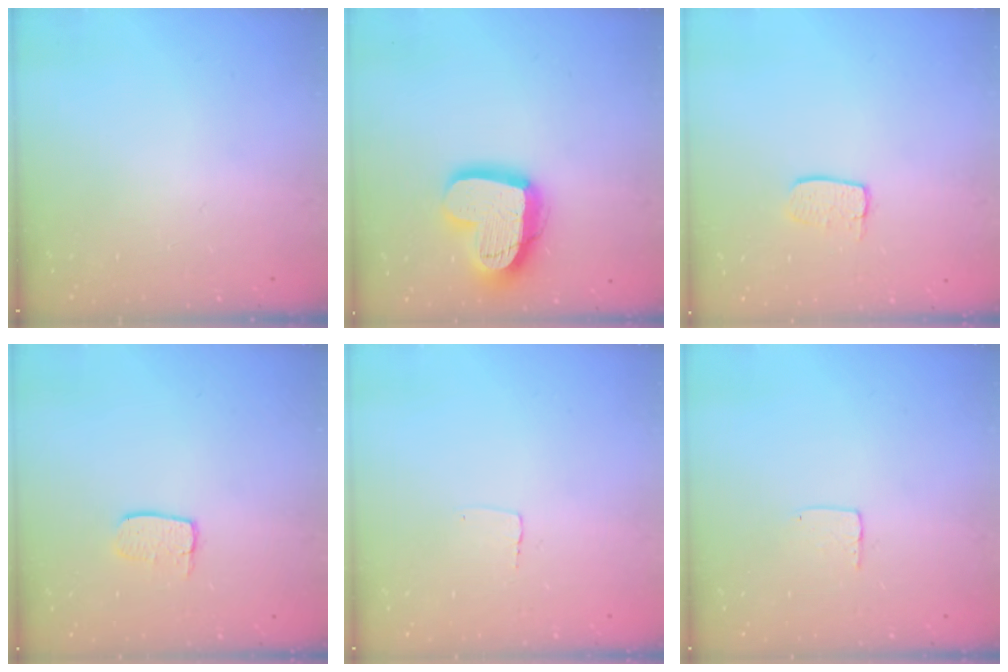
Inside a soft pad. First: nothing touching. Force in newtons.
{"total": 18.4, "press": 18.3, "slide": 1.6}
{"total": 5.6, "press": 5.6, "slide": 0.4}
{"total": 6.0, "press": 6.0, "slide": 0.5}
{"total": 2.3, "press": 2.3, "slide": 0.1}
{"total": 3.6, "press": 3.6, "slide": 0.2}